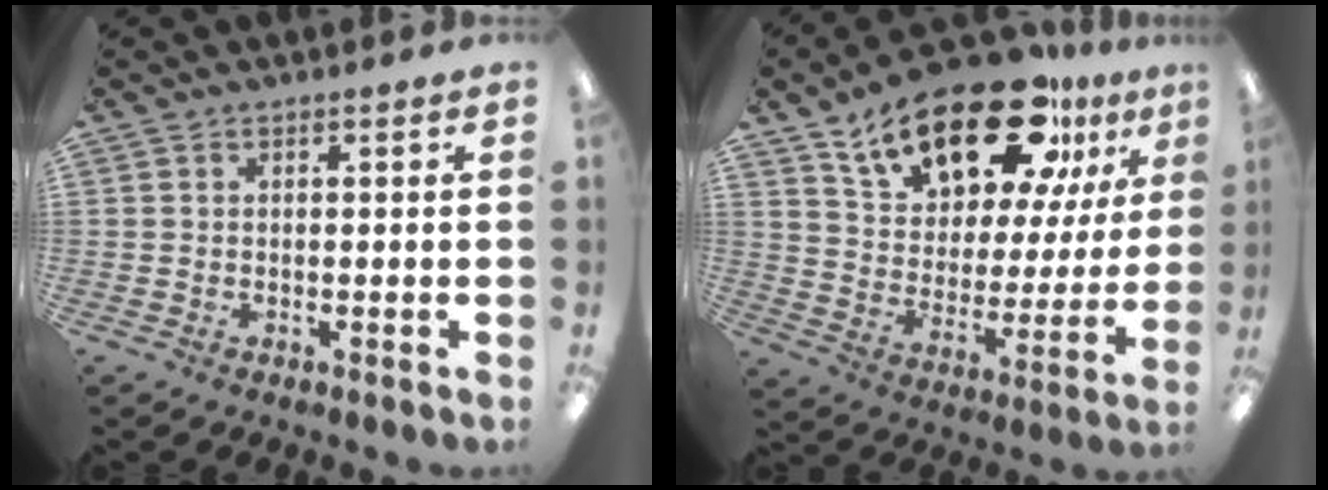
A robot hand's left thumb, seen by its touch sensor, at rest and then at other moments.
{"total": 22.1, "force": [15.7, 9.7, 12.1], "torque": [-0.195, -0.087, 0.271]}